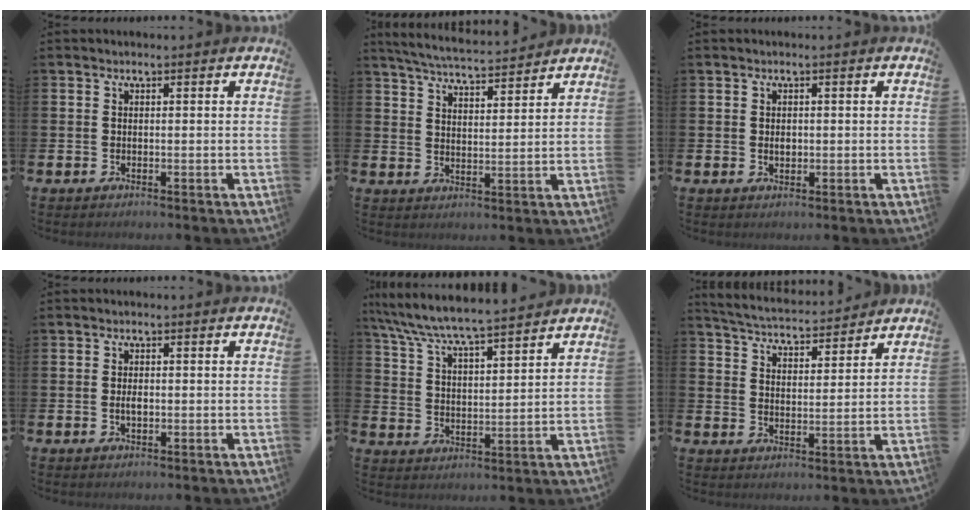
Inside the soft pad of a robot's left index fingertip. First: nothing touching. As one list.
[{"total": 5.4, "force": [5.3, 0.2, 0.8], "torque": [-0.039, -0.031, 0.094]}, {"total": 1.2, "force": [0.1, 0.8, 0.9], "torque": [-0.002, 0.001, -0.003]}, {"total": 1.4, "force": [-0.1, 0.7, 1.2], "torque": [-0.015, 0.000, -0.005]}, {"total": 7.1, "force": [6.8, 0.2, 1.8], "torque": [-0.065, -0.047, 0.118]}, {"total": 4.9, "force": [4.8, 0.6, 0.5], "torque": [-0.034, -0.033, 0.083]}]